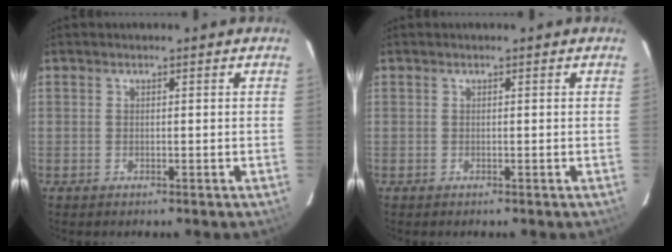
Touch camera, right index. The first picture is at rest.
{"total": 0.0}